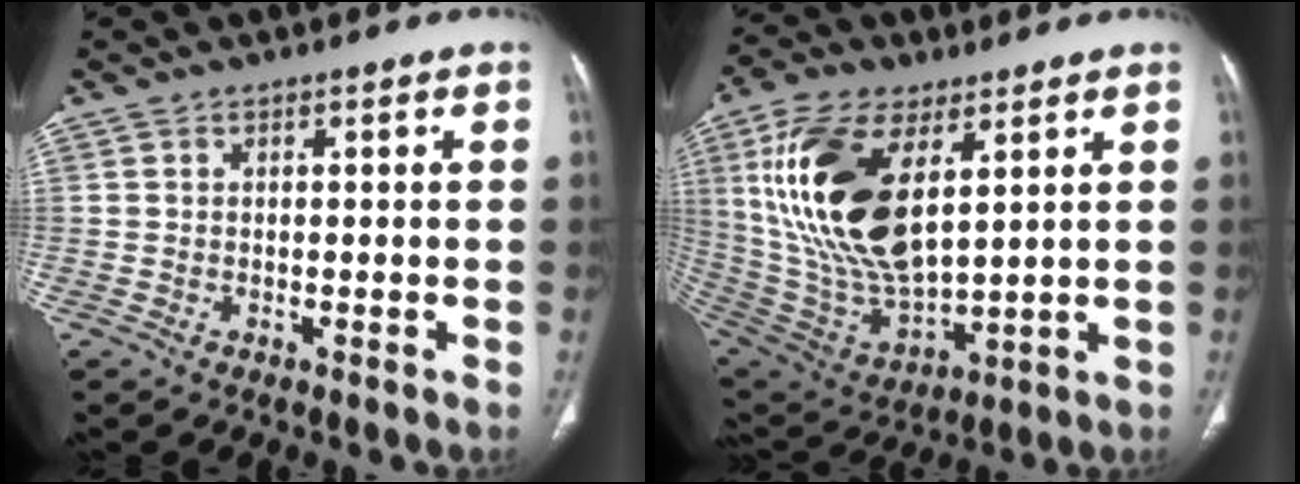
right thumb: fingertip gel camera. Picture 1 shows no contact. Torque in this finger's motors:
{"motor_torque": [-0.83, 4.17, 1.99, 0.78, 0.53]}